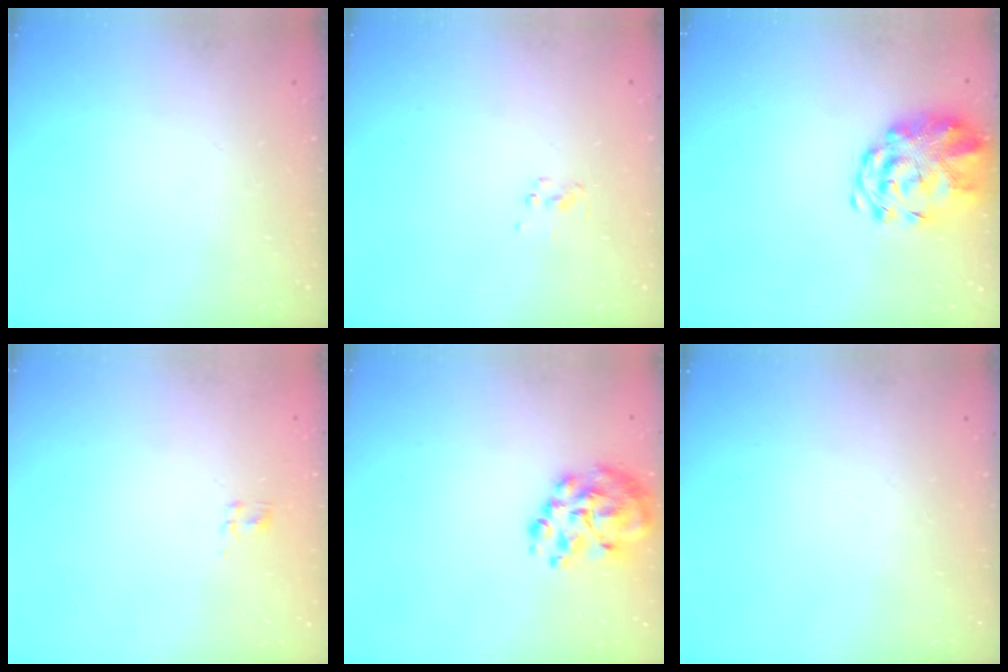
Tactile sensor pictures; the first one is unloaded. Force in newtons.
{"total": 1.5, "press": 1.5, "slide": 0.1}
{"total": 4.3, "press": 4.1, "slide": 1.3}
{"total": 1.9, "press": 1.5, "slide": 1.1}
{"total": 10.8, "press": 10.4, "slide": 2.9}
{"total": 0.0}